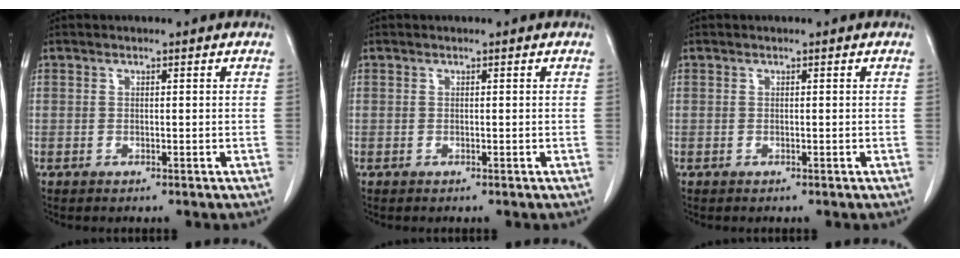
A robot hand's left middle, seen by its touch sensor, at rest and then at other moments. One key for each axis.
{"total": 0.0}
{"total": 0.0}